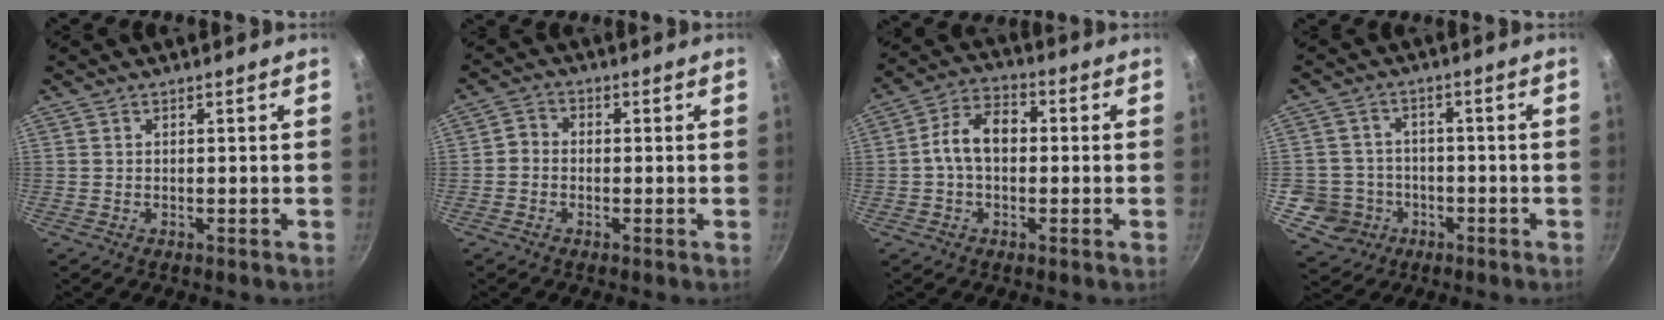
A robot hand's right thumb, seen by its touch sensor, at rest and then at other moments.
{"total": 2.7, "force": [-0.7, 2.3, 1.2], "torque": [-0.019, 0.011, -0.026]}
{"total": 8.7, "force": [0.0, 5.8, 6.5], "torque": [-0.092, 0.031, -0.014]}
{"total": 7.7, "force": [-2.4, 7.2, 1.1], "torque": [0.010, 0.032, -0.036]}